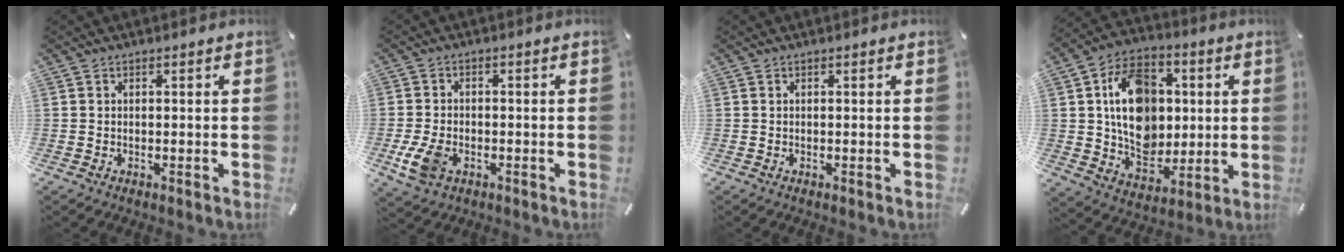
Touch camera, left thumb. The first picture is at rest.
{"total": 6.9, "force": [-2.4, 4.8, 4.4], "torque": [-0.108, 0.004, -0.045]}
{"total": 0.0}
{"total": 16.5, "force": [1.8, 13.5, 9.4], "torque": [-0.145, 0.010, 0.040]}